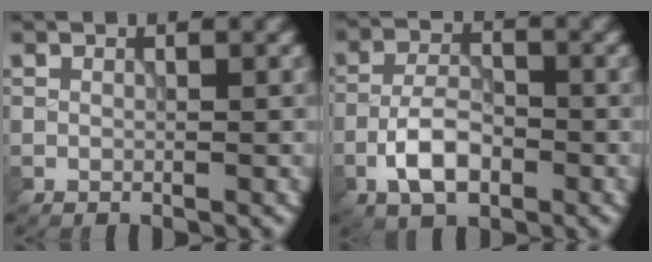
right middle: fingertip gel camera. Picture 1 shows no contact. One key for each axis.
{"total": 4.7, "fx": -2.1, "fy": 2.3, "fz": 3.5, "tx": -0.062, "ty": 0.006, "tz": -0.044}